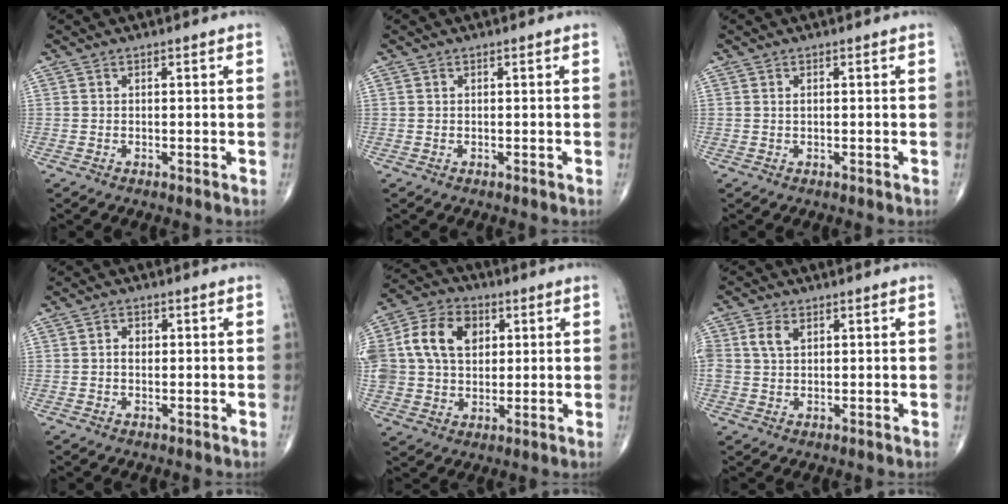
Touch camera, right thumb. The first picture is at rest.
{"total": 0.0}
{"total": 0.7, "force": [0.2, 0.4, 0.6], "torque": [-0.012, 0.004, 0.006]}
{"total": 2.0, "force": [0.2, 1.5, 1.3], "torque": [-0.017, 0.005, 0.002]}
{"total": 15.4, "force": [3.6, 11.5, 9.6], "torque": [-0.177, 0.012, 0.064]}
{"total": 4.1, "force": [1.4, 2.7, 2.7], "torque": [-0.055, 0.005, 0.029]}